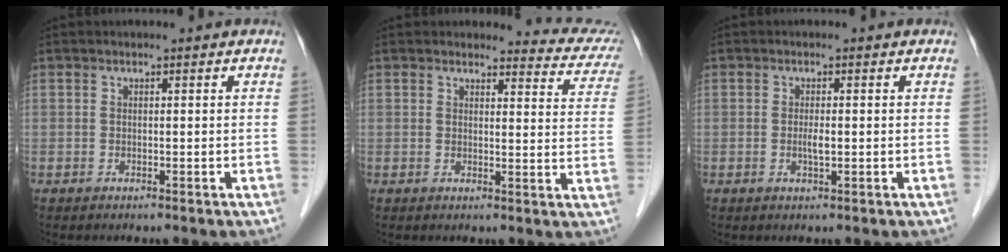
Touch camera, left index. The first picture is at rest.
{"total": 8.4, "force": [8.3, 0.8, -0.2], "torque": [0.017, -0.060, 0.066]}
{"total": 1.5, "force": [-0.2, 0.3, 1.5], "torque": [-0.030, -0.001, -0.003]}